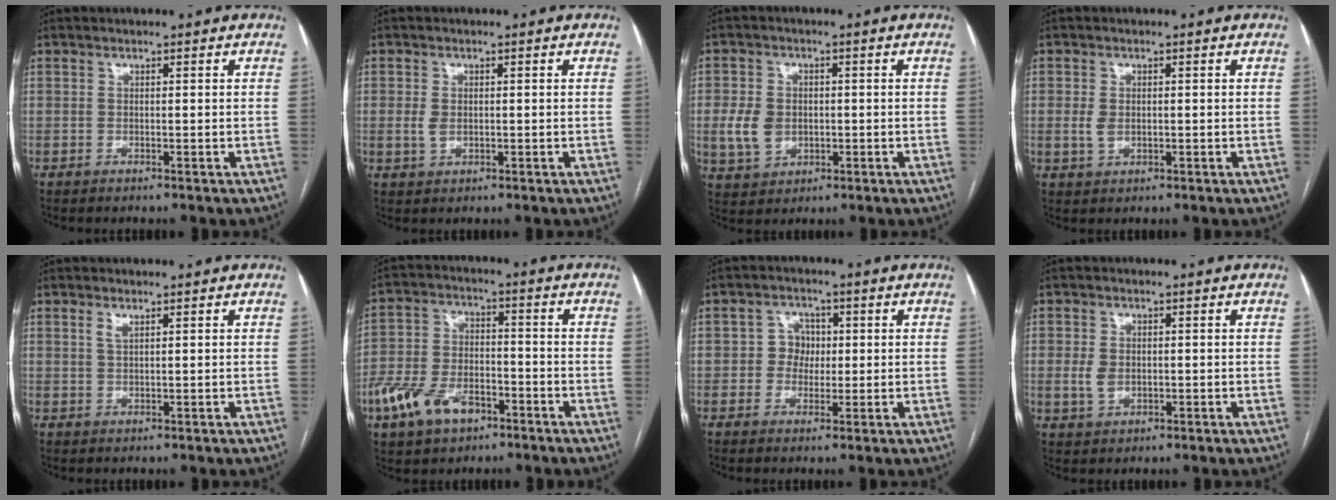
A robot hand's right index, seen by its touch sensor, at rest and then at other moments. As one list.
[{"total": 2.5, "force": [0.0, 1.7, 1.9], "torque": [-0.036, 0.001, 0.005]}, {"total": 6.8, "force": [-0.5, 5.5, 4.0], "torque": [-0.084, 0.010, 0.002]}, {"total": 2.8, "force": [0.0, 1.9, 2.0], "torque": [-0.040, 0.002, 0.006]}, {"total": 1.3, "force": [0.8, 0.4, 1.0], "torque": [-0.023, 0.001, 0.018]}, {"total": 11.1, "force": [-5.9, 6.2, 7.2], "torque": [-0.153, 0.010, -0.104]}, {"total": 4.2, "force": [0.2, 3.8, 1.6], "torque": [-0.022, 0.016, 0.003]}, {"total": 3.6, "force": [0.0, 2.6, 2.5], "torque": [-0.051, 0.004, 0.006]}]